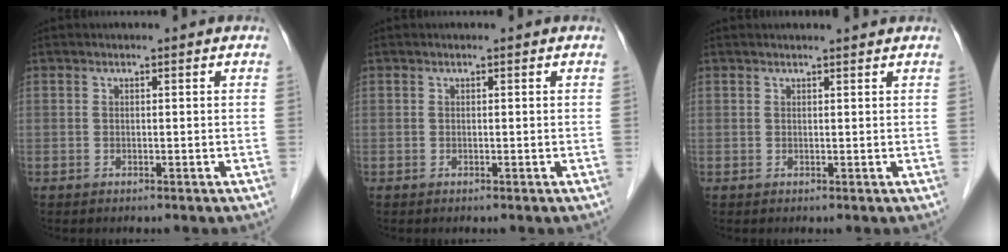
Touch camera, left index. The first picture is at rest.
{"total": 0.0}
{"total": 2.6, "force": [2.5, -0.1, 0.7], "torque": [-0.010, 0.011, 0.031]}